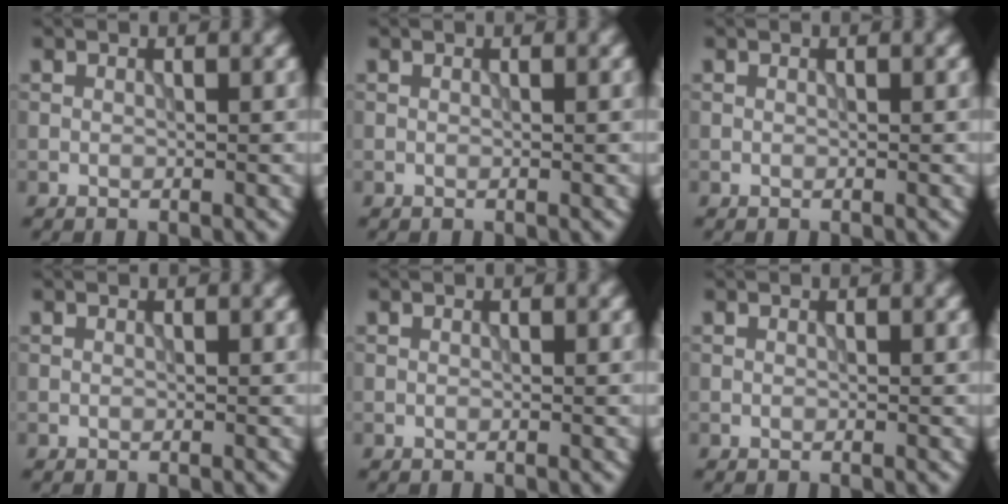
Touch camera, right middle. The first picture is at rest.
{"total": 0.0}
{"total": 0.0}
{"total": 0.0}
{"total": 0.0}
{"total": 0.0}